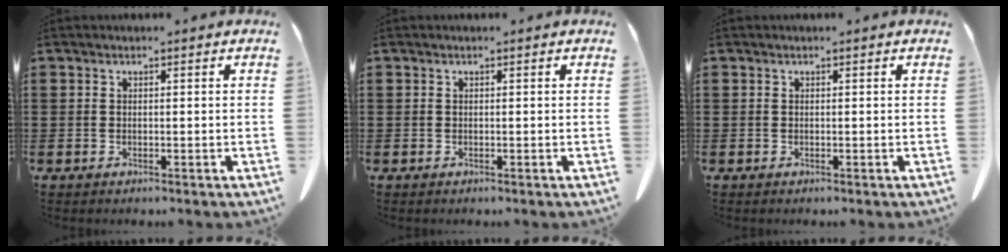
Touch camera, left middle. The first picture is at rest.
{"total": 0.0}
{"total": 0.0}